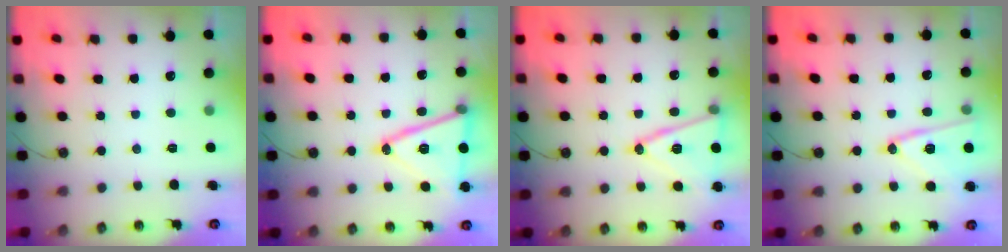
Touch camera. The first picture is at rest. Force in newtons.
{"total": 18.1, "press": 17.8, "slide": 3.6}
{"total": 15.0, "press": 14.6, "slide": 3.4}
{"total": 14.3, "press": 14.0, "slide": 2.9}